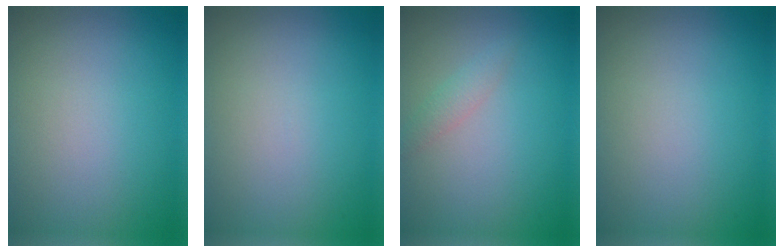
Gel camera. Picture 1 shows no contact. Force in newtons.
{"total": 0.0}
{"total": 1.2, "press": 1.2, "slide": 0.1}
{"total": 0.0}